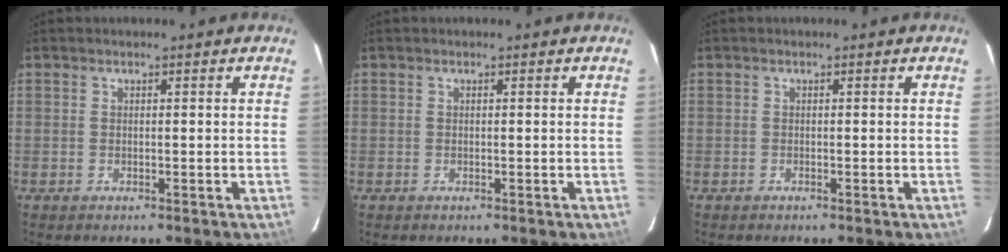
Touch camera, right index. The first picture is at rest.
{"total": 0.0}
{"total": 0.0}